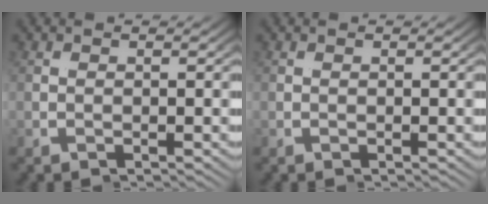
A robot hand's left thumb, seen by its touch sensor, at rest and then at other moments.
{"total": 0.0}